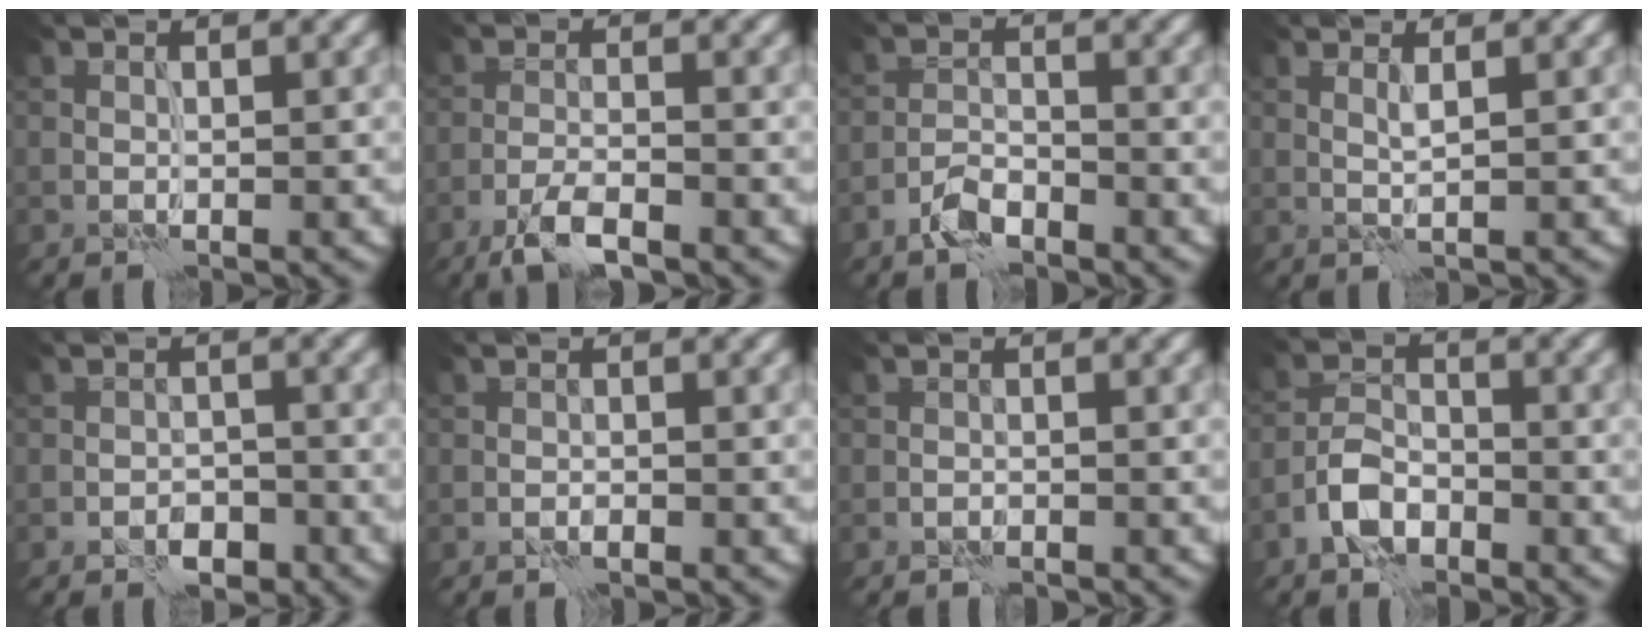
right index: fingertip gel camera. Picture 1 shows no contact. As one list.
[{"total": 3.9, "force": [-2.8, 0.8, 2.6], "torque": [-0.055, 0.000, -0.062]}, {"total": 2.7, "force": [-2.1, 1.0, 1.5], "torque": [-0.027, 0.006, -0.046]}, {"total": 1.0, "force": [0.5, -0.1, 0.9], "torque": [-0.023, 0.001, 0.008]}, {"total": 2.4, "force": [-1.6, 1.4, 1.1], "torque": [-0.010, 0.004, -0.030]}, {"total": 0.8, "force": [-0.5, 0.4, 0.5], "torque": [-0.007, 0.003, -0.010]}, {"total": 0.9, "force": [-0.7, 0.4, 0.2], "torque": [-0.003, 0.002, -0.015]}, {"total": 3.6, "force": [-2.2, 2.0, 2.1], "torque": [-0.036, 0.007, -0.051]}]